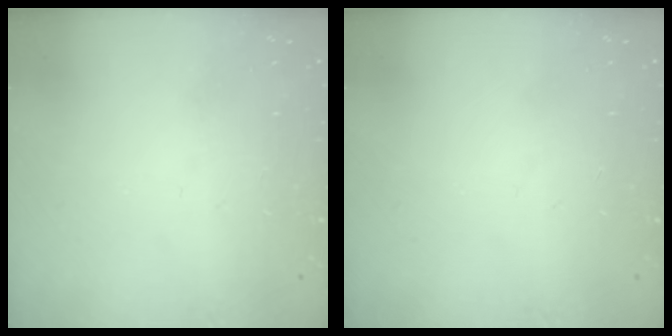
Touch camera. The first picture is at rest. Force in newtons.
{"total": 0.0}